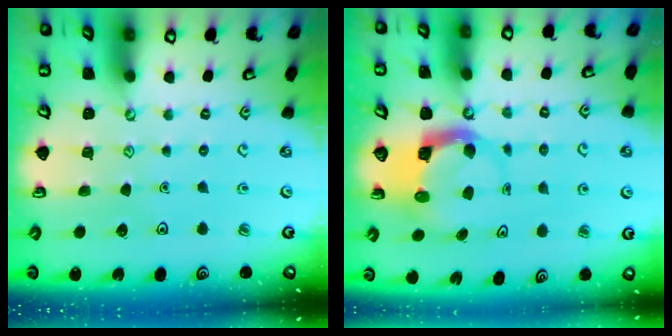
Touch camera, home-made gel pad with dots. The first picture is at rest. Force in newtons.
{"total": 3.8, "press": 3.8, "slide": 0.5}